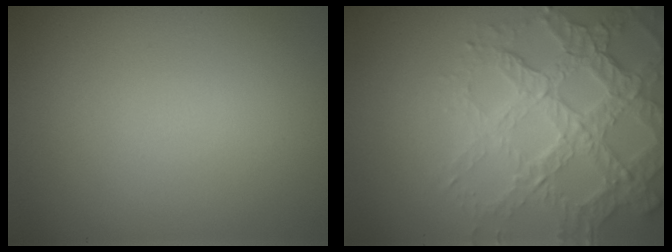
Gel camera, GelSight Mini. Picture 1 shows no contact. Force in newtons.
{"total": 7.4, "press": 5.3, "slide": 5.2}